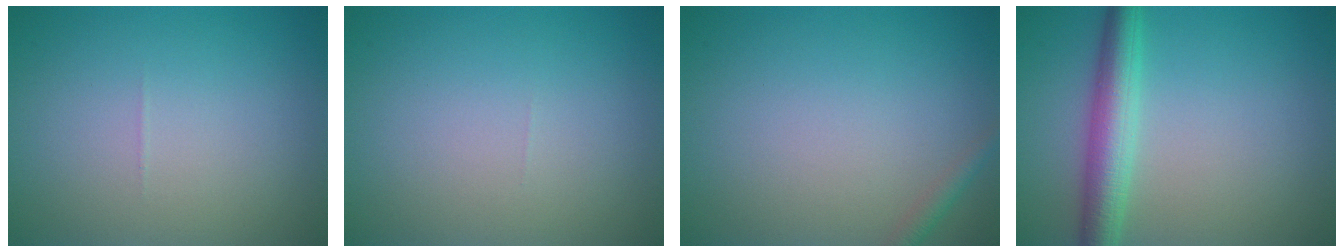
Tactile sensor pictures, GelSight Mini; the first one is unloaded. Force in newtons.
{"total": 0.0}
{"total": 1.2, "press": 1.2, "slide": 0.1}
{"total": 4.4, "press": 4.4, "slide": 0.1}